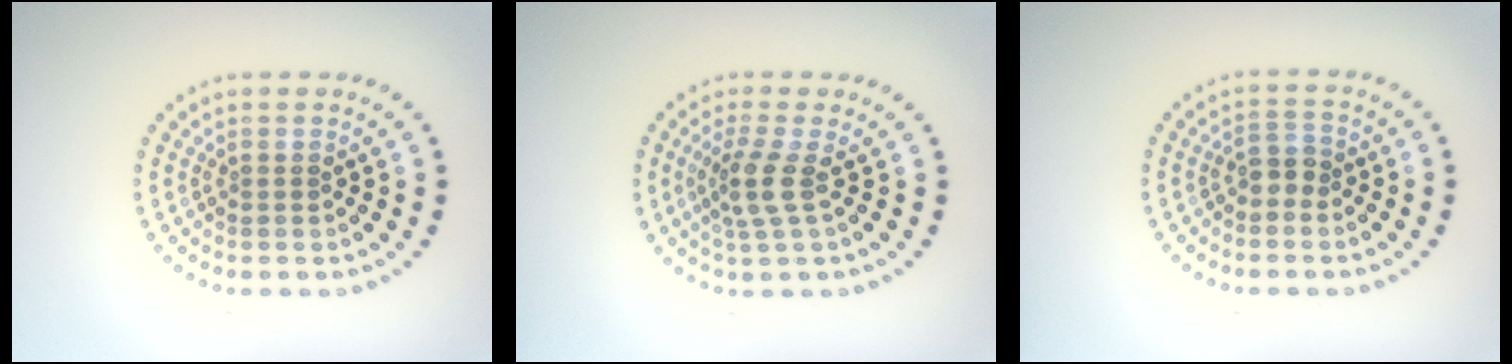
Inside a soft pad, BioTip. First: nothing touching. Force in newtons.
{"total": 2.6, "press": 1.9, "slide": 1.7}
{"total": 1.8, "press": 1.6, "slide": 0.8}